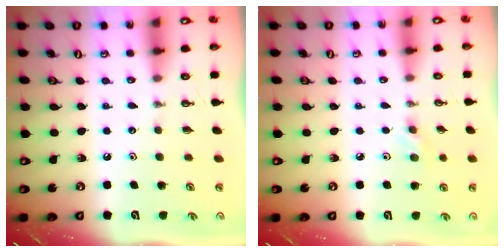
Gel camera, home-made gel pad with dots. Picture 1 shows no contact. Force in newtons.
{"total": 4.4, "press": 4.3, "slide": 0.6}